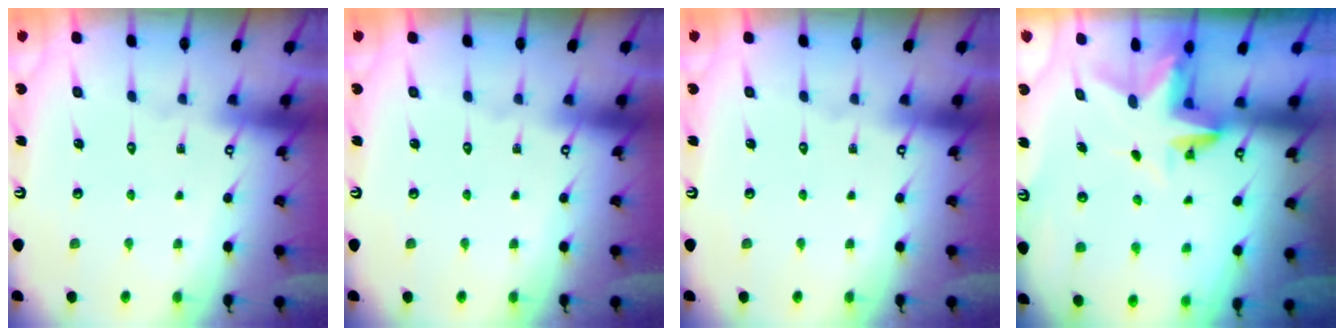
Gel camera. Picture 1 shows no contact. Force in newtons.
{"total": 0.0}
{"total": 0.0}
{"total": 4.6, "press": 4.6, "slide": 0.2}